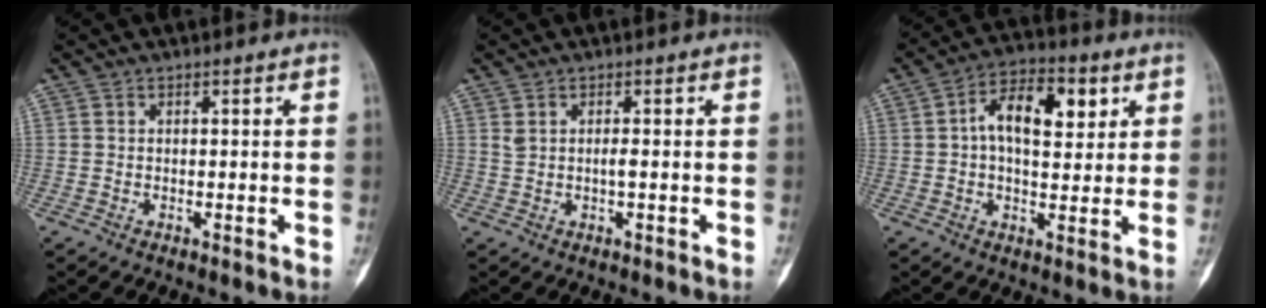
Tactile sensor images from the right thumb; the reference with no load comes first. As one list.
[{"total": 1.9, "force": [0.3, 0.6, 1.8], "torque": [-0.041, 0.006, 0.013]}, {"total": 12.1, "force": [3.2, 6.4, 9.7], "torque": [-0.130, 0.008, 0.044]}]